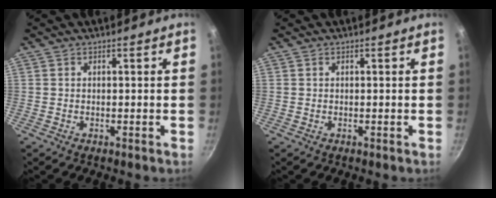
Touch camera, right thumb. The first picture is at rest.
{"total": 0.0}